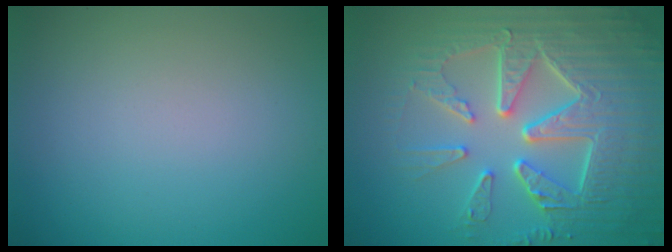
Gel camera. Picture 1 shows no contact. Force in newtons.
{"total": 8.9, "press": 6.5, "slide": 6.1}